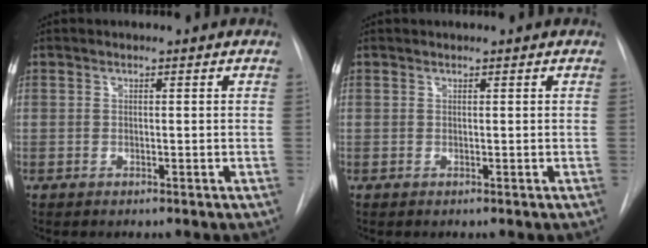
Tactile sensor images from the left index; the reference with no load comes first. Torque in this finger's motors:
{"motor_torque": [0.00, 0.00, 0.00, 0.00]}